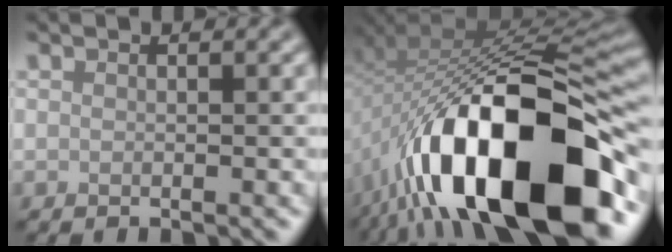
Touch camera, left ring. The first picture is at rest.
{"total": 17.9, "force": [-8.8, 7.2, 13.8], "torque": [-0.222, -0.003, -0.132]}